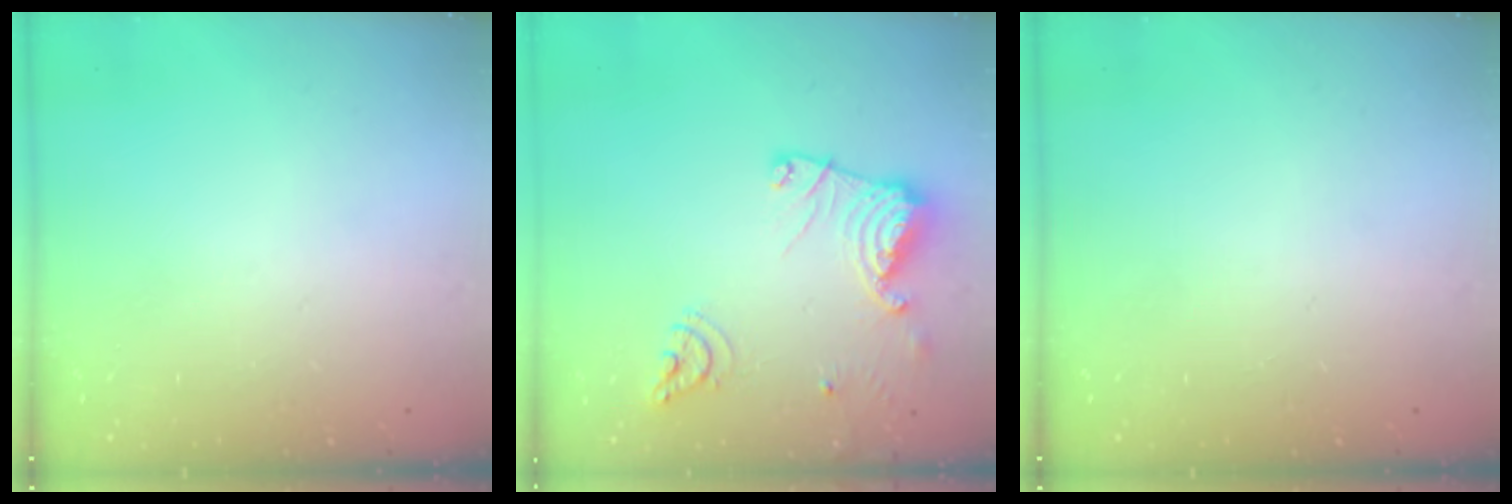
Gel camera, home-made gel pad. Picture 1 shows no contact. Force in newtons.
{"total": 15.2, "press": 15.1, "slide": 1.8}
{"total": 0.0}